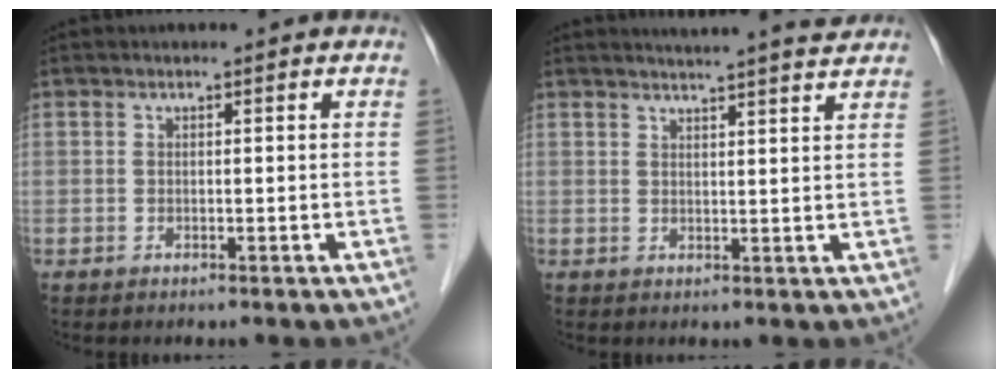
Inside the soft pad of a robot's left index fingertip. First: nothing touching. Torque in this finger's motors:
{"motor_torque": [0.50, -0.53, 0.10, 0.00]}